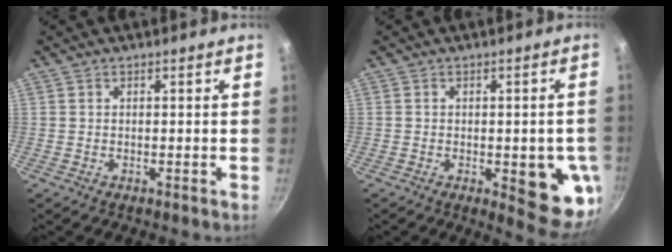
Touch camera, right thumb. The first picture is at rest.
{"total": 10.9, "force": [-2.4, 4.1, 9.9], "torque": [-0.084, -0.005, -0.026]}